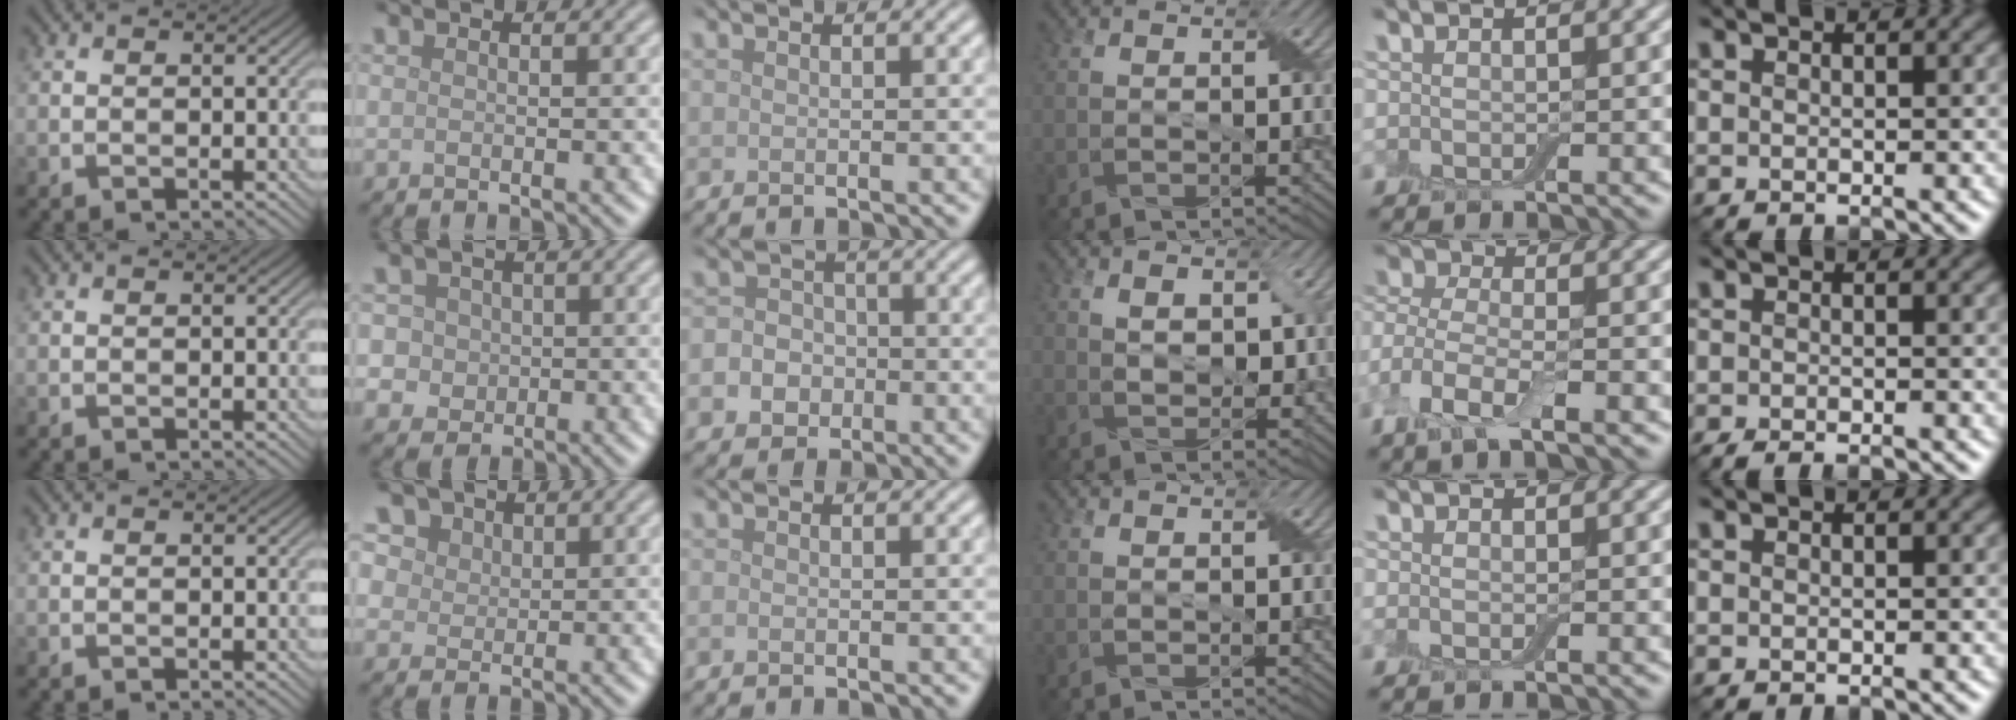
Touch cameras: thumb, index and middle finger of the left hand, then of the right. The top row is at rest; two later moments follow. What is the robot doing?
{"motion": "fold", "object": "cloth"}